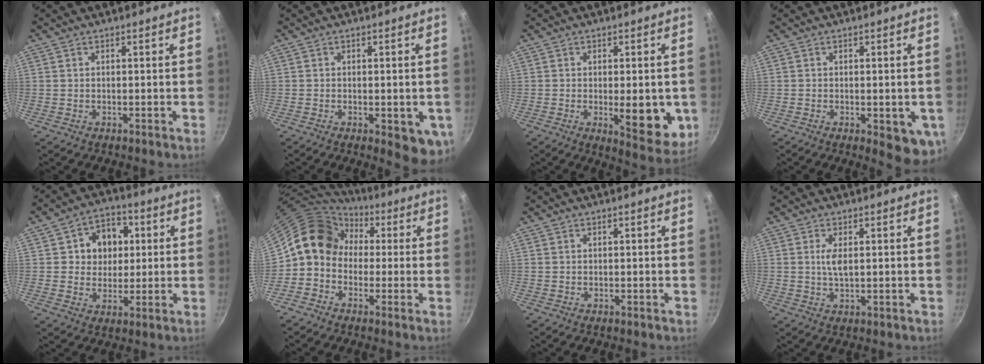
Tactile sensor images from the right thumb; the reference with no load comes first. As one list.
[{"total": 7.4, "force": [-1.9, 3.0, 6.5], "torque": [-0.060, 0.000, -0.020]}, {"total": 11.4, "force": [-1.7, 4.5, 10.3], "torque": [-0.109, -0.017, -0.015]}, {"total": 7.9, "force": [-2.0, 3.1, 7.0], "torque": [-0.064, -0.001, -0.020]}, {"total": 9.8, "force": [2.2, 8.2, 4.8], "torque": [-0.034, 0.000, 0.029]}, {"total": 11.3, "force": [1.1, 9.6, 5.9], "torque": [-0.071, 0.031, -0.010]}, {"total": 0.0}, {"total": 4.4, "force": [0.8, 1.9, 3.9], "torque": [-0.074, -0.004, 0.017]}]